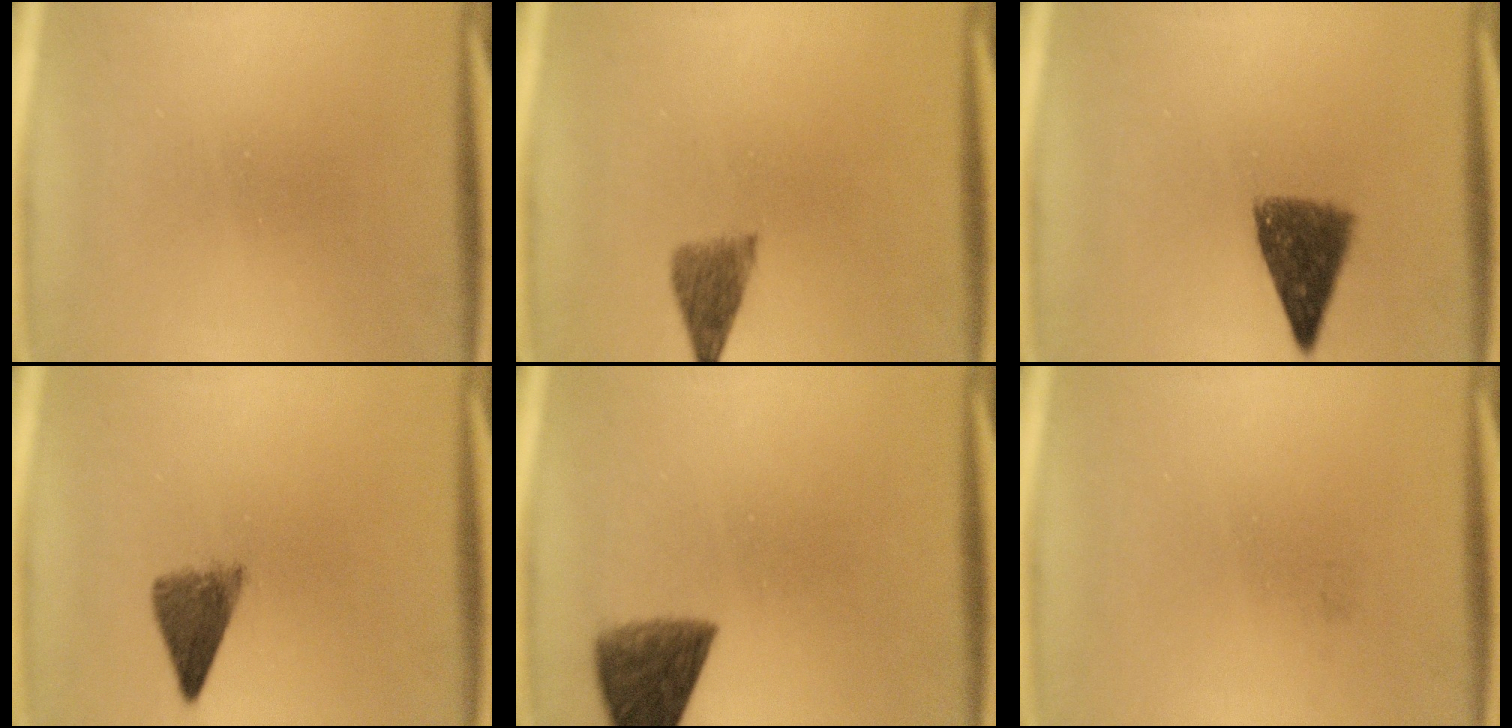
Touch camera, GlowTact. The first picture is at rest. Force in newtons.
{"total": 5.2}
{"total": 7.3}
{"total": 4.5}
{"total": 7.9}
{"total": 0.7}